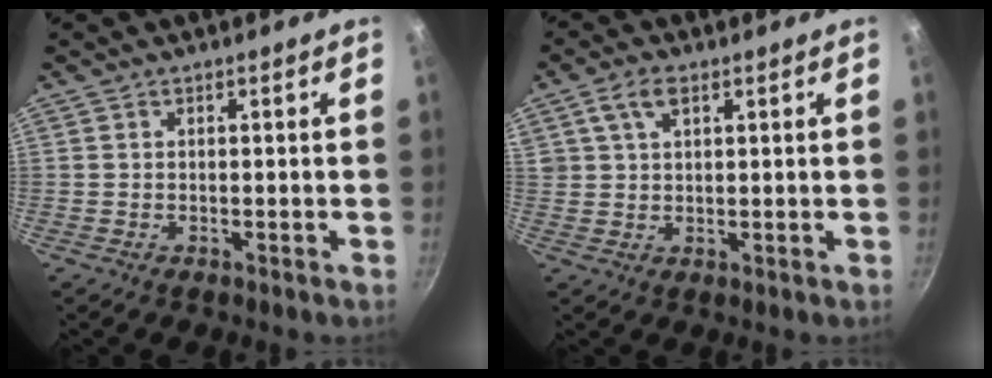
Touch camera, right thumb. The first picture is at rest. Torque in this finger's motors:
{"motor_torque": [0.36, 4.02, 1.30, -0.14, 0.29]}